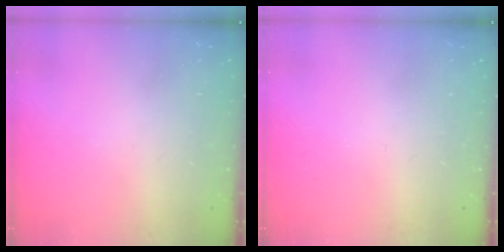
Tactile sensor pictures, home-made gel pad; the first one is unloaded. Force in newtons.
{"total": 0.0}